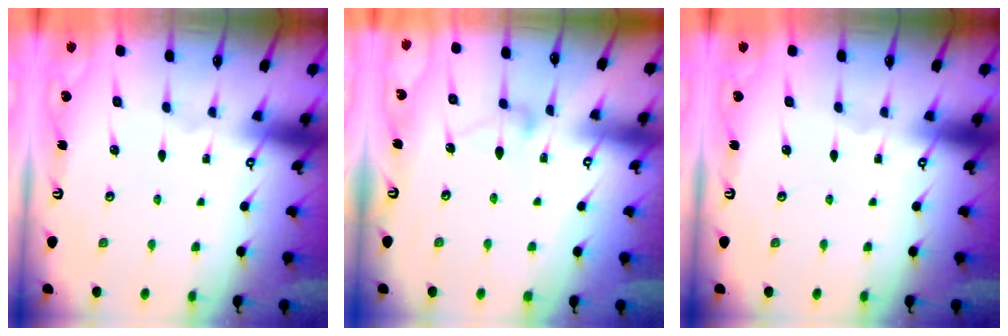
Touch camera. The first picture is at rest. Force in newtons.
{"total": 6.6, "press": 6.6, "slide": 0.3}
{"total": 0.0}